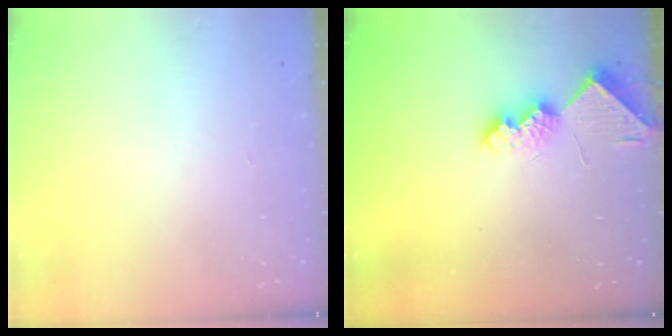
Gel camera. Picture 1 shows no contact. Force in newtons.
{"total": 8.3, "press": 8.3, "slide": 0.3}